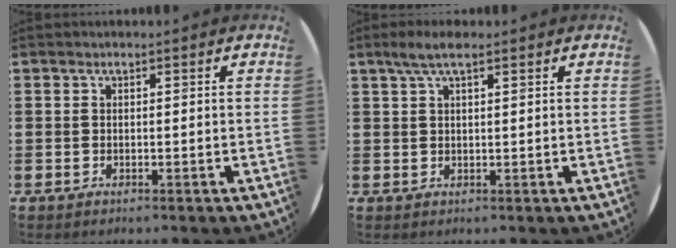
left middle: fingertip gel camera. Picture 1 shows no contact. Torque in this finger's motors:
{"motor_torque": [0.60, -0.52, 0.10, 0.08]}